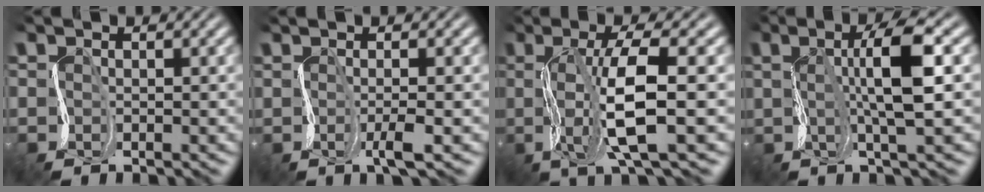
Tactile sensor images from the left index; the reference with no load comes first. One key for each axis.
{"total": 1.3, "fx": 0.6, "fy": -0.4, "fz": 1.0, "tx": -0.023, "ty": 0.007, "tz": -0.002}
{"total": 6.2, "fx": 0.7, "fy": 1.1, "fz": 6.1, "tx": -0.120, "ty": 0.017, "tz": 0.005}
{"total": 5.6, "fx": 2.1, "fy": 0.5, "fz": 5.1, "tx": -0.086, "ty": 0.025, "tz": 0.029}